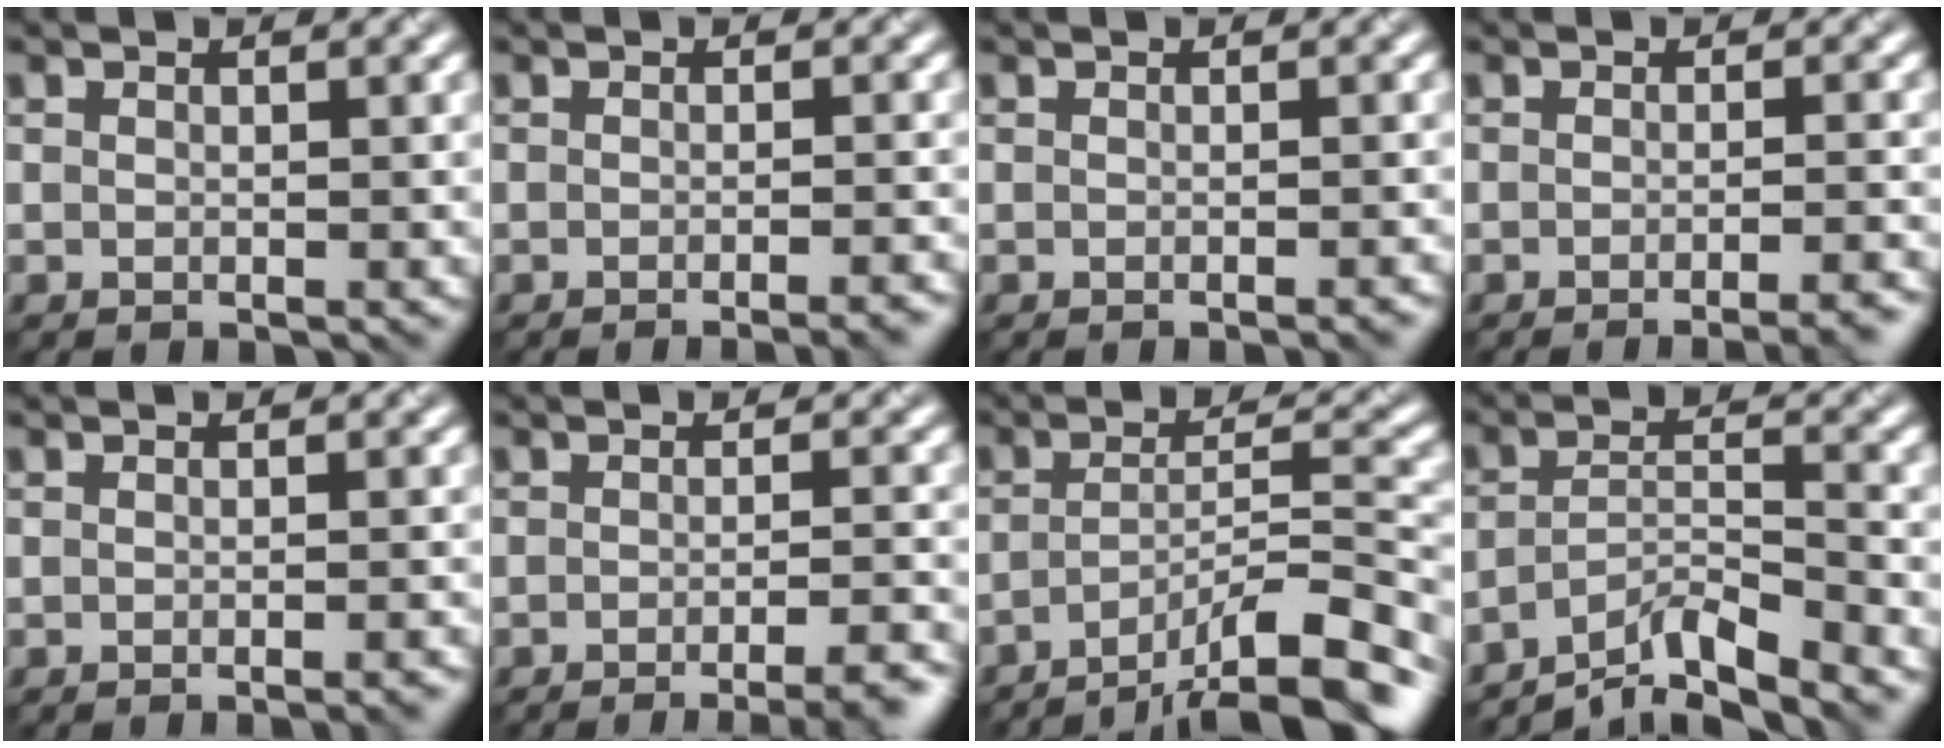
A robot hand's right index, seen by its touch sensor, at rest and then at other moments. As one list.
[{"total": 4.1, "force": [-3.1, 1.2, 2.5], "torque": [-0.011, 0.009, -0.031]}, {"total": 1.8, "force": [-1.1, 0.6, 1.3], "torque": [0.002, 0.010, -0.019]}, {"total": 5.7, "force": [-4.3, 1.7, 3.3], "torque": [-0.017, 0.006, -0.037]}, {"total": 2.3, "force": [-1.6, 0.7, 1.6], "torque": [-0.006, 0.012, -0.023]}, {"total": 6.5, "force": [-4.4, 1.7, 4.4], "torque": [-0.047, -0.001, -0.043]}, {"total": 11.4, "force": [-8.6, 2.6, 7.1], "torque": [-0.104, 0.022, -0.130]}, {"total": 6.2, "force": [-5.4, 0.9, 2.8], "torque": [-0.038, 0.009, -0.096]}]